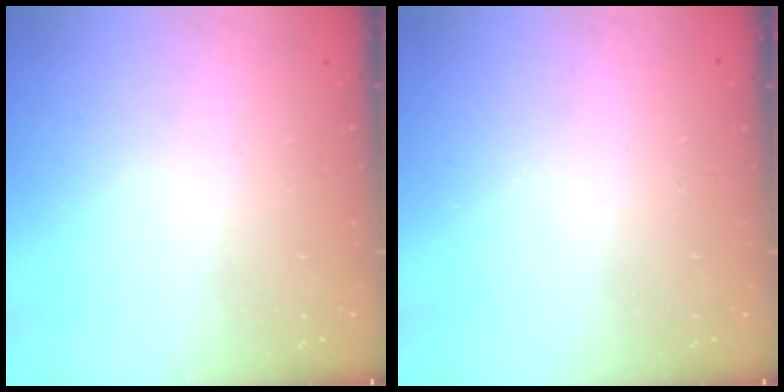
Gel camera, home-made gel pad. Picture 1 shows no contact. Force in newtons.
{"total": 0.0}